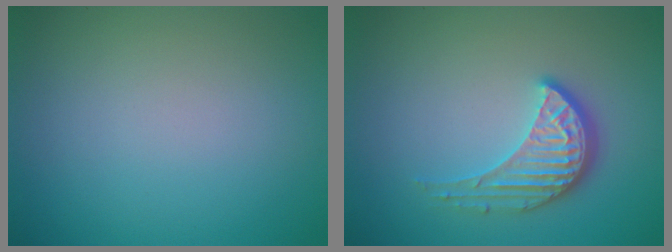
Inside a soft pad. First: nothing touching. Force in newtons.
{"total": 3.8, "press": 3.1, "slide": 2.2}